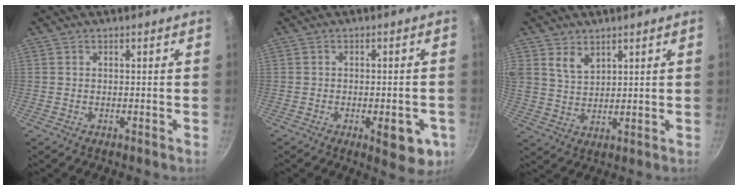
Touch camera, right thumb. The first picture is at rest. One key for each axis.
{"total": 7.6, "fx": -3.0, "fy": 3.1, "fz": 6.3, "tx": -0.061, "ty": 0.007, "tz": -0.030}
{"total": 4.9, "fx": 3.1, "fy": 3.0, "fz": 2.3, "tx": -0.026, "ty": -0.023, "tz": 0.067}